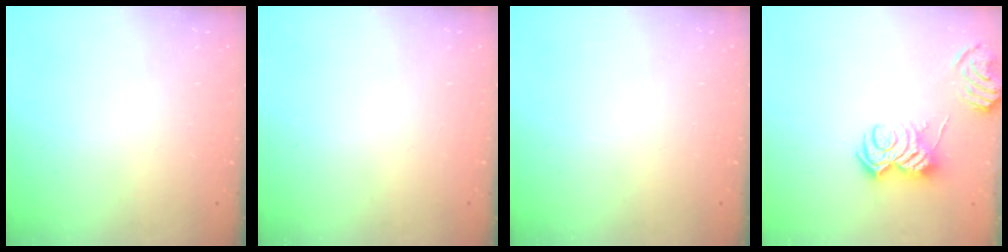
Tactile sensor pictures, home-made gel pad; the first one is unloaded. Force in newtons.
{"total": 0.0}
{"total": 0.0}
{"total": 9.2, "press": 9.2, "slide": 0.6}